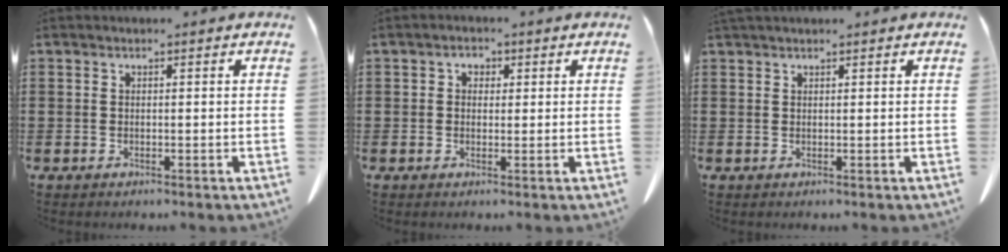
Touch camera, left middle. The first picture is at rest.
{"total": 1.5, "force": [0.3, 1.2, 0.9], "torque": [-0.020, 0.007, 0.004]}
{"total": 0.7, "force": [0.7, 0.0, 0.2], "torque": [-0.005, -0.001, 0.014]}